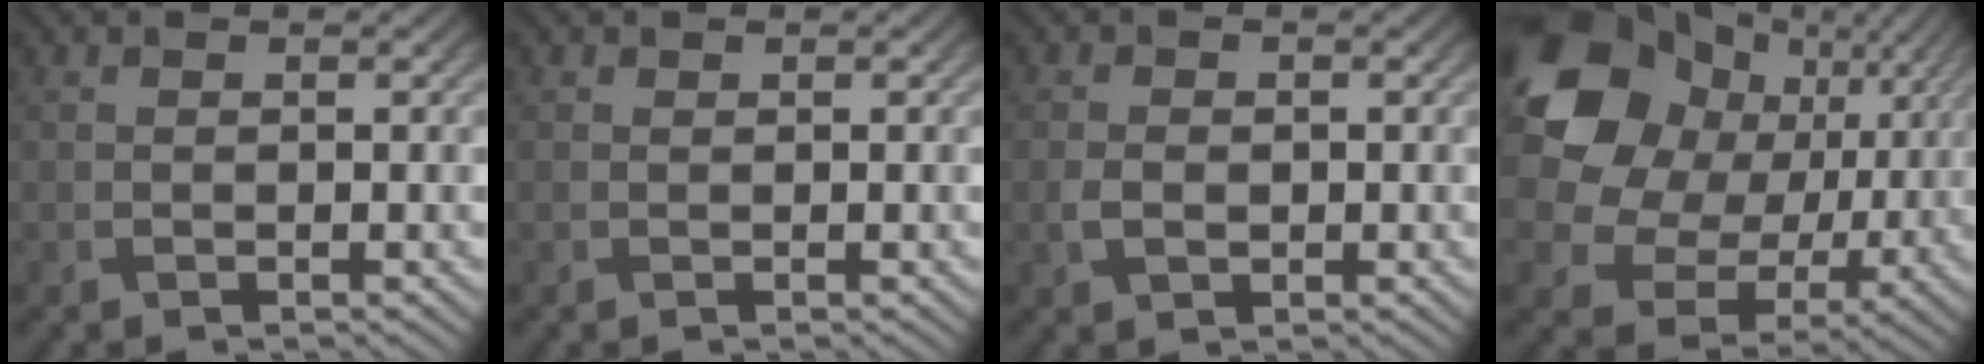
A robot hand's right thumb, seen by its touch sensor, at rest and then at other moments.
{"total": 0.0}
{"total": 2.2, "force": [-0.6, 1.5, 1.4], "torque": [-0.033, -0.005, -0.011]}
{"total": 18.1, "force": [5.4, 14.6, 9.2], "torque": [-0.257, 0.027, 0.118]}